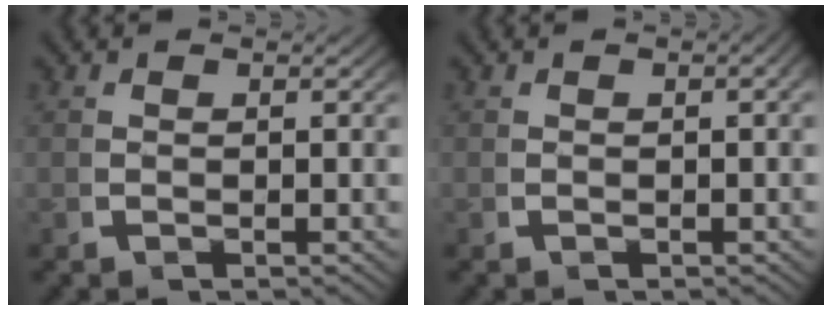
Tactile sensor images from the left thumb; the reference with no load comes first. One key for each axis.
{"total": 0.8, "fx": -0.2, "fy": 0.3, "fz": 0.7, "tx": -0.009, "ty": 0.003, "tz": -0.004}